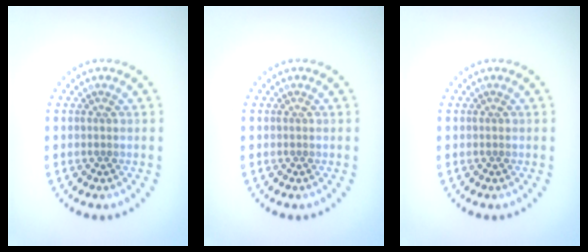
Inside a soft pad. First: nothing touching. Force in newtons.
{"total": 0.0}
{"total": 0.0}